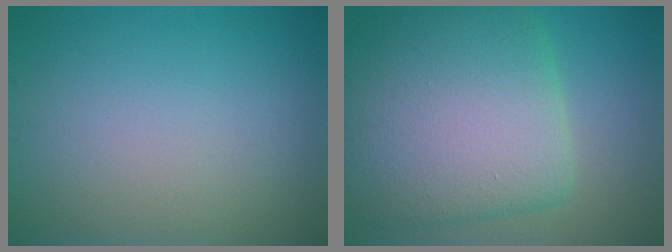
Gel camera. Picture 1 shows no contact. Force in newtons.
{"total": 11.3, "press": 11.3, "slide": 0.8}